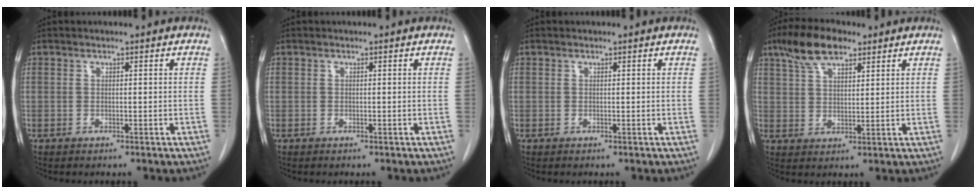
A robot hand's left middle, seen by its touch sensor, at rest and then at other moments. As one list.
[{"total": 0.0}, {"total": 0.0}, {"total": 8.1, "force": [5.5, 3.1, 5.1], "torque": [-0.101, 0.018, 0.104]}]